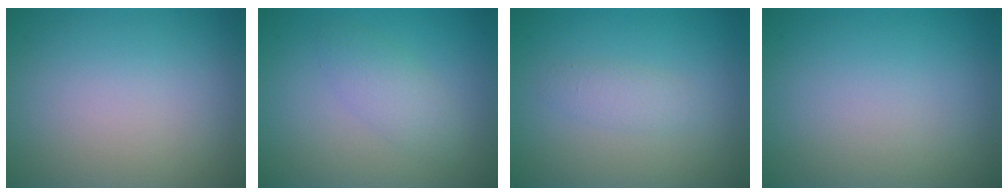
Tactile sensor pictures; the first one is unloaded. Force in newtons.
{"total": 2.2, "press": 2.2, "slide": 0.1}
{"total": 1.4, "press": 1.4, "slide": 0.0}
{"total": 0.0}